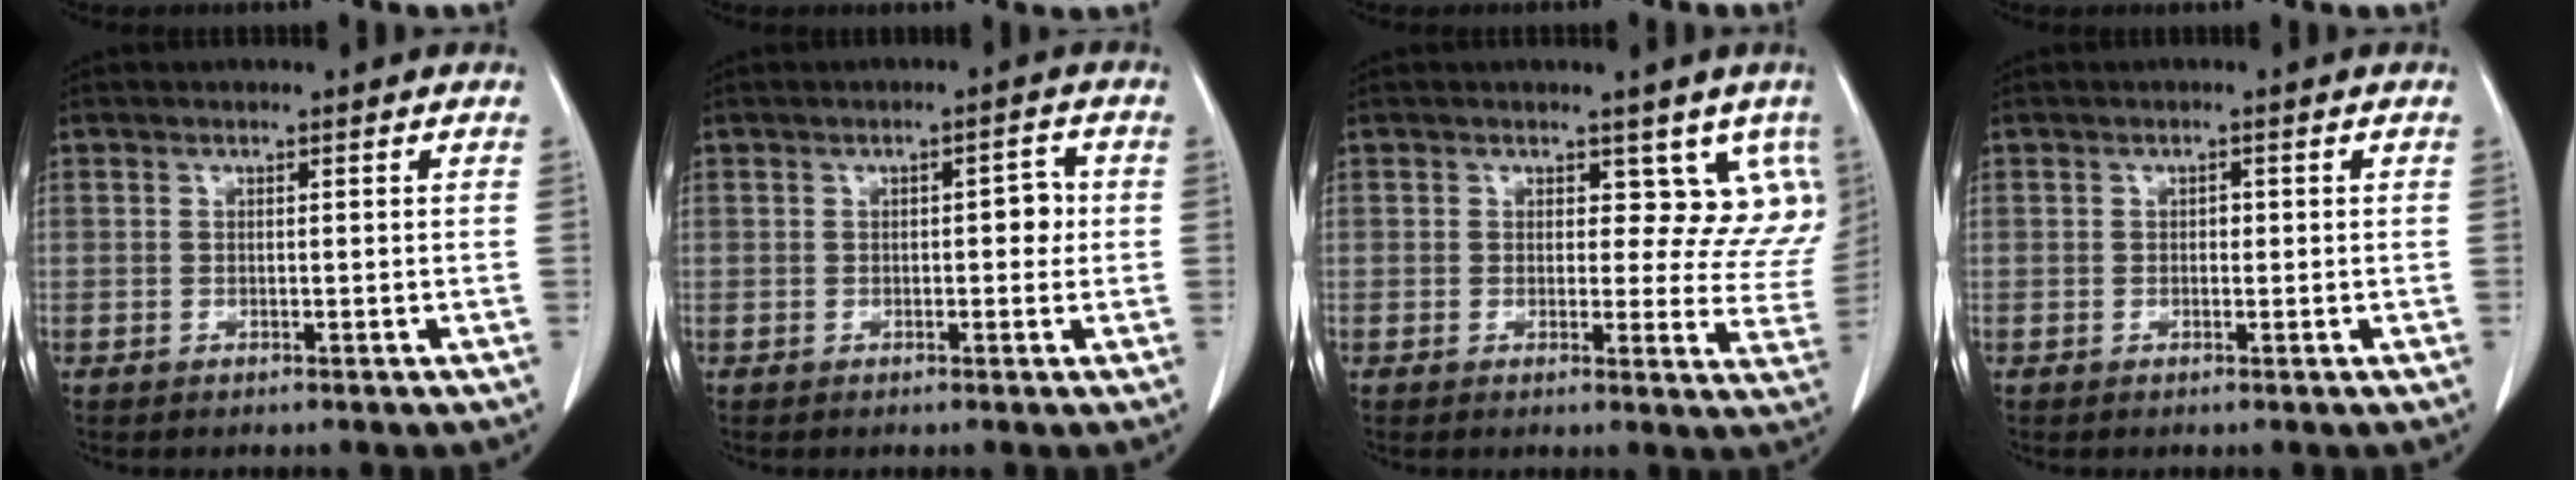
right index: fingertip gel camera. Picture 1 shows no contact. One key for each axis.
{"total": 2.8, "fx": 0.1, "fy": 1.4, "fz": 2.5, "tx": -0.029, "ty": 0.012, "tz": 0.000}
{"total": 8.2, "fx": 5.4, "fy": 5.0, "fz": 3.6, "tx": -0.006, "ty": -0.011, "tz": 0.043}
{"total": 0.8, "fx": 0.0, "fy": 0.6, "fz": 0.5, "tx": -0.005, "ty": 0.003, "tz": -0.003}